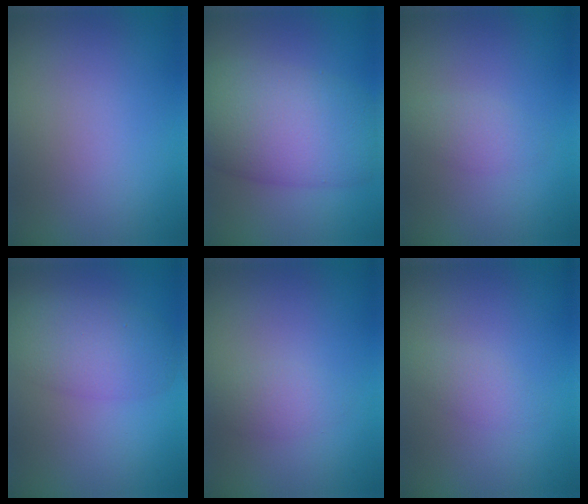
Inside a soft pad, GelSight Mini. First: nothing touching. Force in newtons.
{"total": 10.2, "press": 10.2, "slide": 0.4}
{"total": 1.6, "press": 1.6, "slide": 0.1}
{"total": 4.9, "press": 4.9, "slide": 0.3}
{"total": 1.5, "press": 1.5, "slide": 0.0}
{"total": 1.4, "press": 1.4, "slide": 0.0}